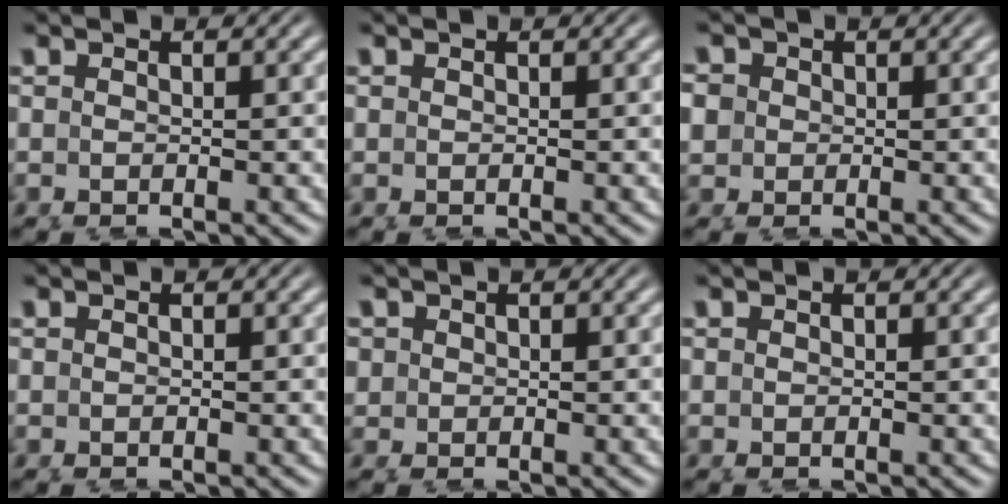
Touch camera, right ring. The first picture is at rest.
{"total": 0.0}
{"total": 2.9, "force": [0.0, 2.8, 0.9], "torque": [-0.032, -0.012, 0.006]}
{"total": 0.0}
{"total": 2.0, "force": [0.3, 1.9, 0.4], "torque": [-0.020, -0.014, 0.015]}
{"total": 0.0}